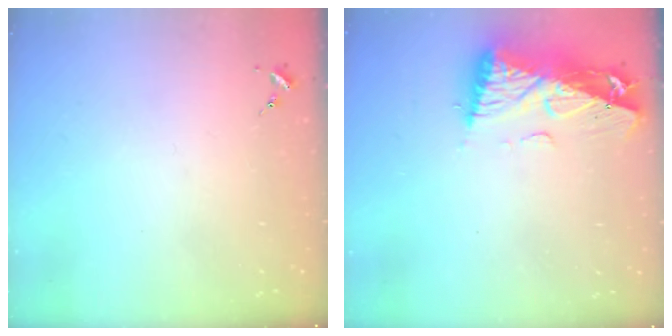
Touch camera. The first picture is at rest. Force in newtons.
{"total": 13.3, "press": 13.3, "slide": 1.4}